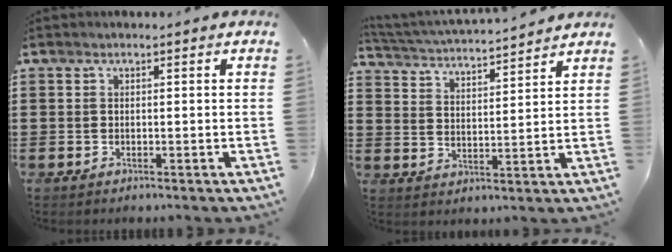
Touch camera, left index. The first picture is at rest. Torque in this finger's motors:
{"motor_torque": [-0.01, -0.02, 0.17, 0.12]}